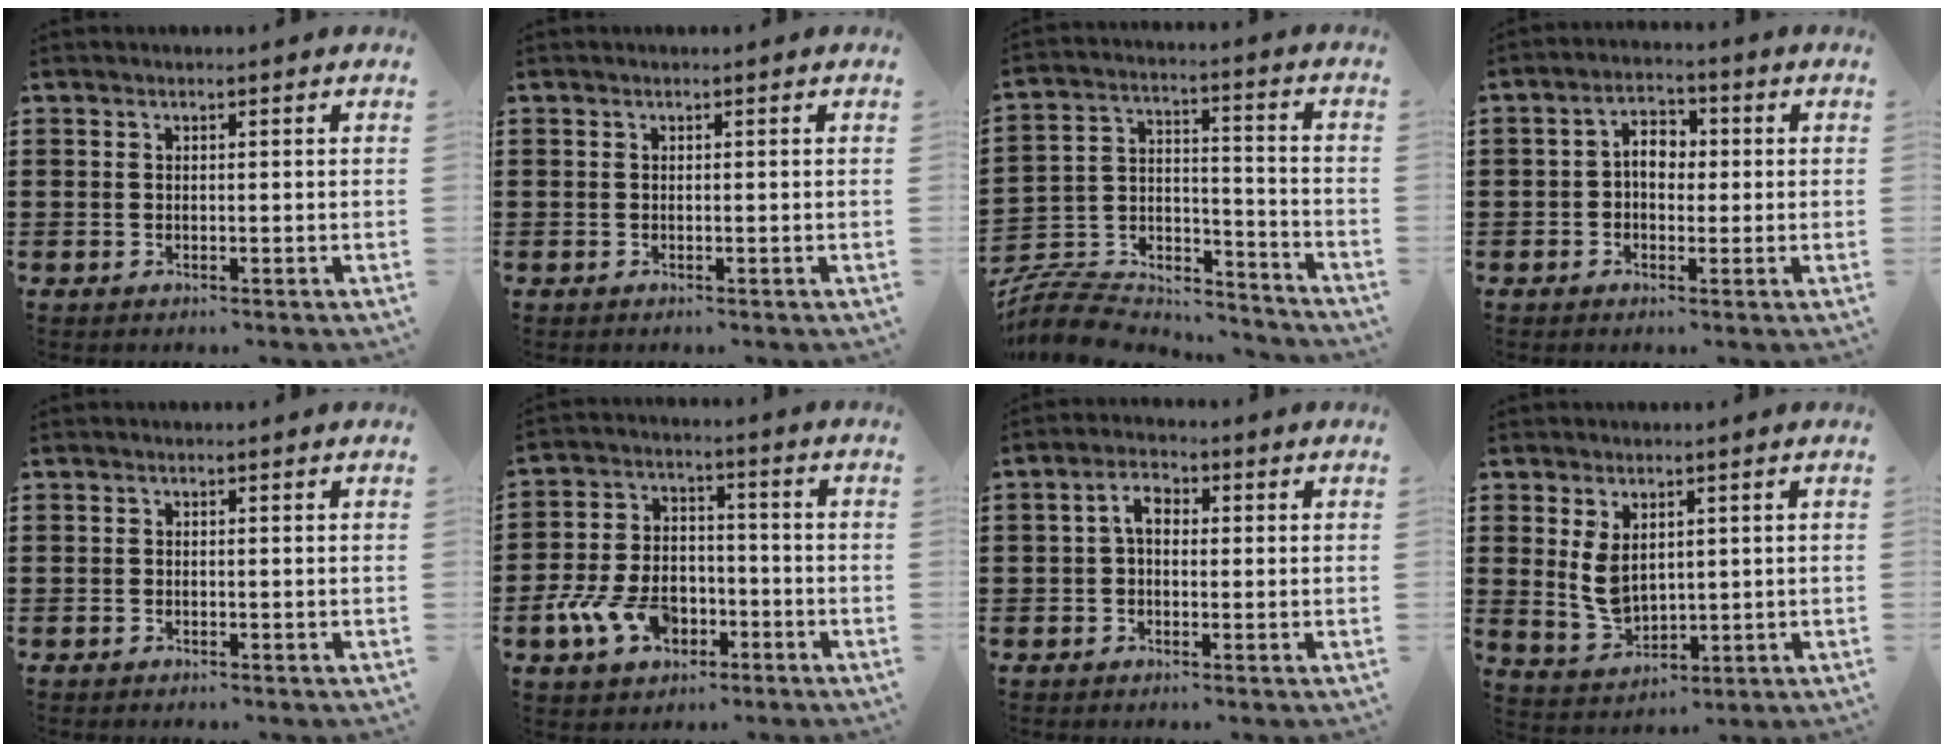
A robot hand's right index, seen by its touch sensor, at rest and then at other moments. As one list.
[{"total": 0.0}, {"total": 8.6, "force": [-7.9, 2.8, 1.9], "torque": [-0.049, 0.015, -0.160]}, {"total": 3.8, "force": [-0.2, 2.6, 2.7], "torque": [-0.049, 0.008, -0.008]}, {"total": 0.0}, {"total": 8.9, "force": [-3.7, 6.0, 5.5], "torque": [-0.136, 0.013, -0.070]}, {"total": 3.6, "force": [0.1, 2.2, 2.9], "torque": [-0.059, 0.012, -0.001]}, {"total": 5.3, "force": [1.7, 3.3, 3.7], "torque": [-0.094, -0.001, 0.030]}]